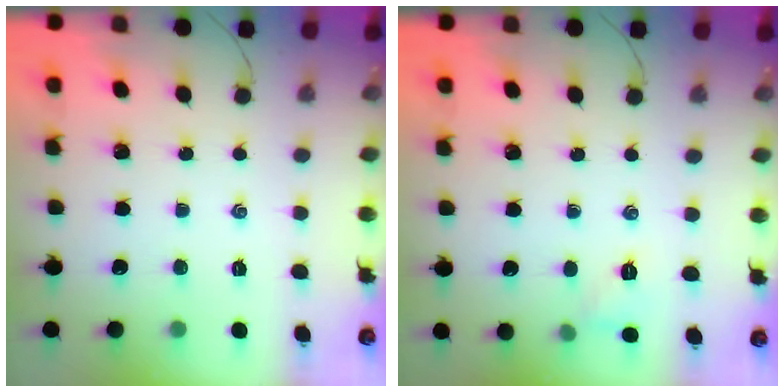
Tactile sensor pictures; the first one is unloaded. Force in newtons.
{"total": 5.4, "press": 5.2, "slide": 1.5}